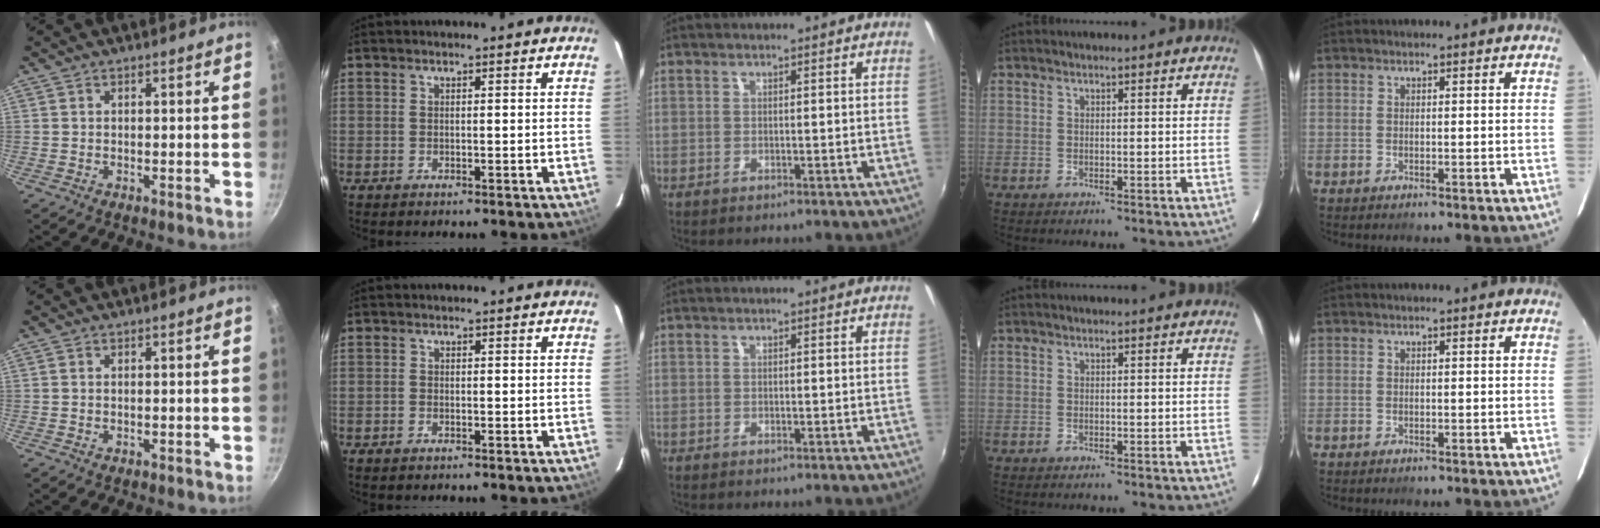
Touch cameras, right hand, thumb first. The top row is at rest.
{"thumb": {"total": 0.5, "force": [0.0, 0.3, 0.4], "torque": [-0.007, 0.000, 0.000]}, "index": {"total": 0.6, "force": [-0.5, 0.3, 0.2], "torque": [-0.006, -0.001, -0.011]}}